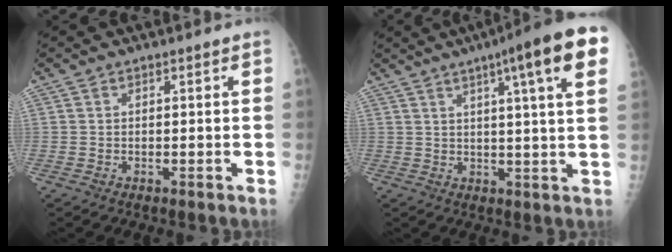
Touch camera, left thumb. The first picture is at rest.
{"total": 15.1, "force": [7.1, 1.3, 13.2], "torque": [-0.178, -0.008, 0.080]}